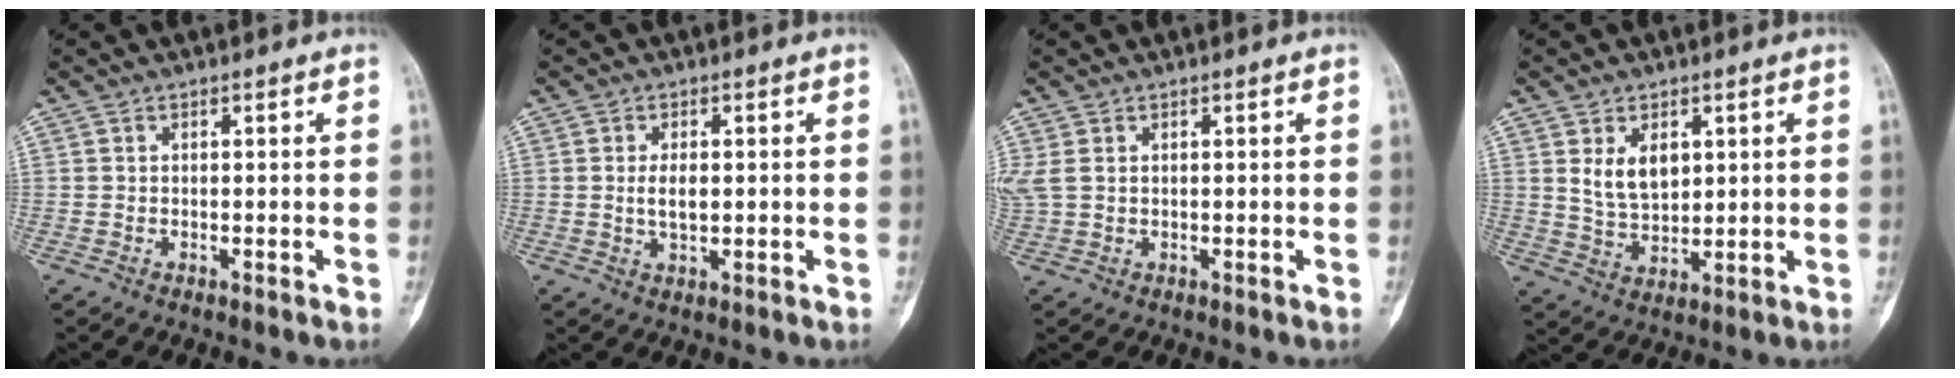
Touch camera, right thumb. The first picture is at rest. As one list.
[{"total": 3.5, "force": [0.2, 1.8, 3.0], "torque": [-0.049, -0.002, 0.005]}, {"total": 2.8, "force": [0.7, 1.8, 2.1], "torque": [-0.075, 0.009, 0.020]}, {"total": 6.8, "force": [2.4, 4.2, 4.7], "torque": [-0.065, -0.019, 0.052]}]